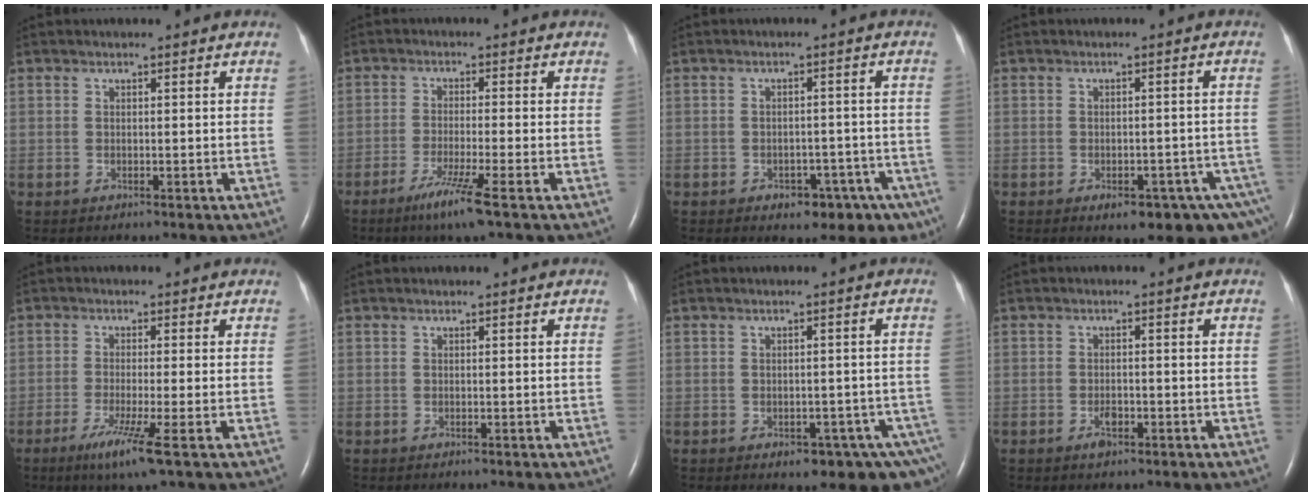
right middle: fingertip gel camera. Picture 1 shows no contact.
{"total": 6.0, "force": [-3.6, -0.8, 4.7], "torque": [-0.094, -0.020, -0.068]}
{"total": 7.7, "force": [-4.7, 4.6, 4.1], "torque": [-0.036, 0.018, -0.057]}
{"total": 11.0, "force": [-7.0, 4.7, 7.2], "torque": [-0.065, 0.008, -0.084]}
{"total": 5.8, "force": [-3.0, -0.8, 4.9], "torque": [-0.095, -0.023, -0.057]}
{"total": 0.0}
{"total": 8.5, "force": [-5.3, 3.8, 5.4], "torque": [-0.051, 0.009, -0.068]}
{"total": 1.9, "force": [-1.1, 0.9, 1.2], "torque": [-0.024, 0.001, -0.018]}